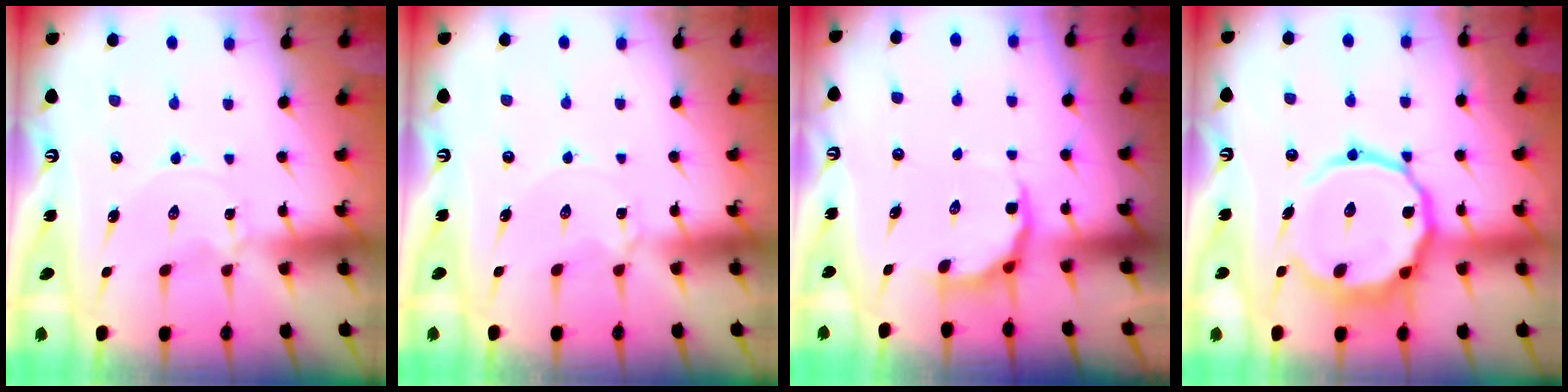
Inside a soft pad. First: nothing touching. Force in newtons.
{"total": 1.4, "press": 1.3, "slide": 0.3}
{"total": 6.9, "press": 6.5, "slide": 2.3}
{"total": 17.3, "press": 17.2, "slide": 1.6}